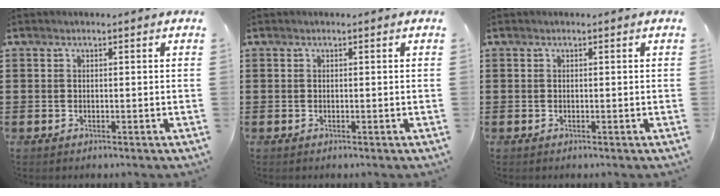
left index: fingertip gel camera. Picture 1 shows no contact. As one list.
[{"total": 0.0}, {"total": 0.0}]